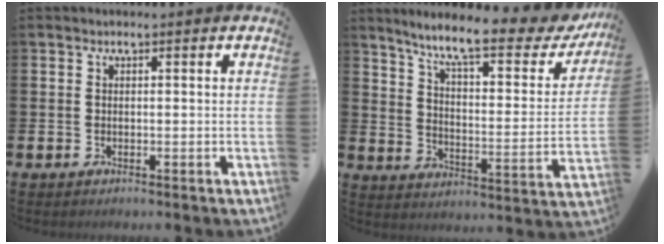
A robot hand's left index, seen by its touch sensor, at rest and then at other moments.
{"total": 9.1, "force": [7.4, 1.8, 5.1], "torque": [-0.113, -0.049, 0.114]}